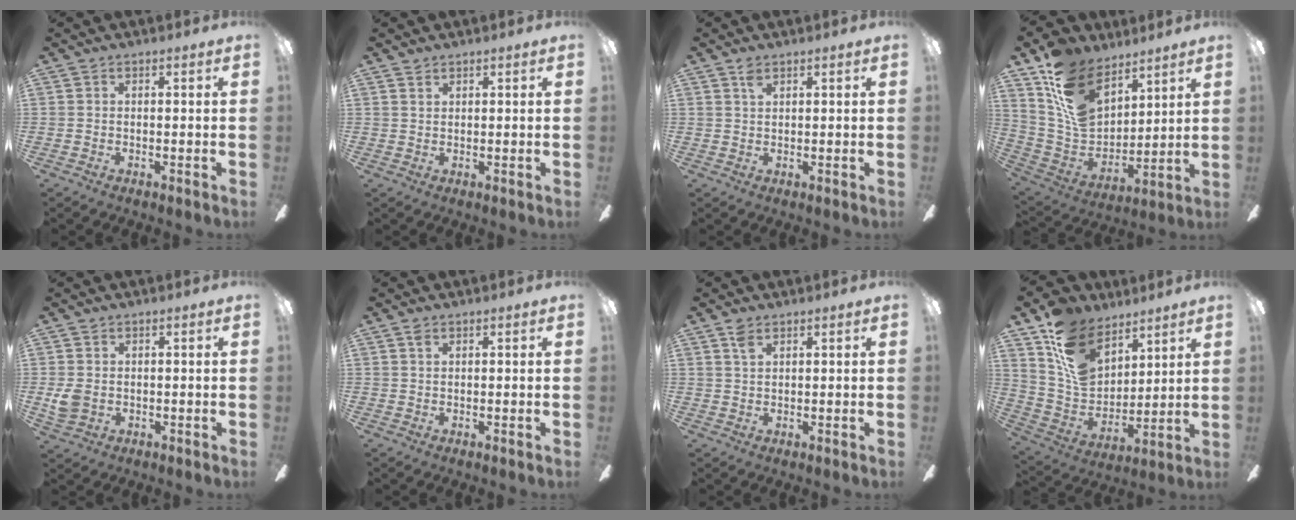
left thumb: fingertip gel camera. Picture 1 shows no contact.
{"total": 1.3, "force": [1.1, 0.6, 0.2], "torque": [-0.006, 0.001, 0.021]}
{"total": 1.8, "force": [1.3, 0.7, 1.0], "torque": [-0.024, 0.001, 0.024]}
{"total": 17.2, "force": [10.8, 10.5, 8.4], "torque": [-0.169, -0.048, 0.211]}
{"total": 3.9, "force": [0.3, 3.2, 2.3], "torque": [-0.039, 0.002, 0.007]}
{"total": 1.4, "force": [0.9, 0.7, 0.7], "torque": [-0.018, 0.002, 0.016]}
{"total": 2.5, "force": [1.7, 1.1, 1.4], "torque": [-0.033, 0.002, 0.032]}
{"total": 16.0, "force": [9.9, 10.2, 7.2], "torque": [-0.147, -0.045, 0.197]}